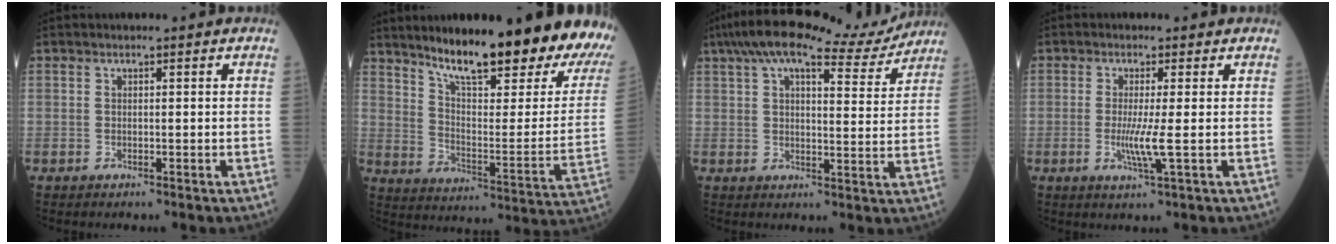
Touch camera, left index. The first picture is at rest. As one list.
[{"total": 24.6, "force": [19.9, 2.6, 14.3], "torque": [-0.212, -0.061, 0.271]}, {"total": 15.3, "force": [13.4, 2.7, 6.9], "torque": [-0.114, 0.024, 0.182]}, {"total": 3.8, "force": [-0.5, -0.6, 3.7], "torque": [-0.082, -0.011, -0.009]}]